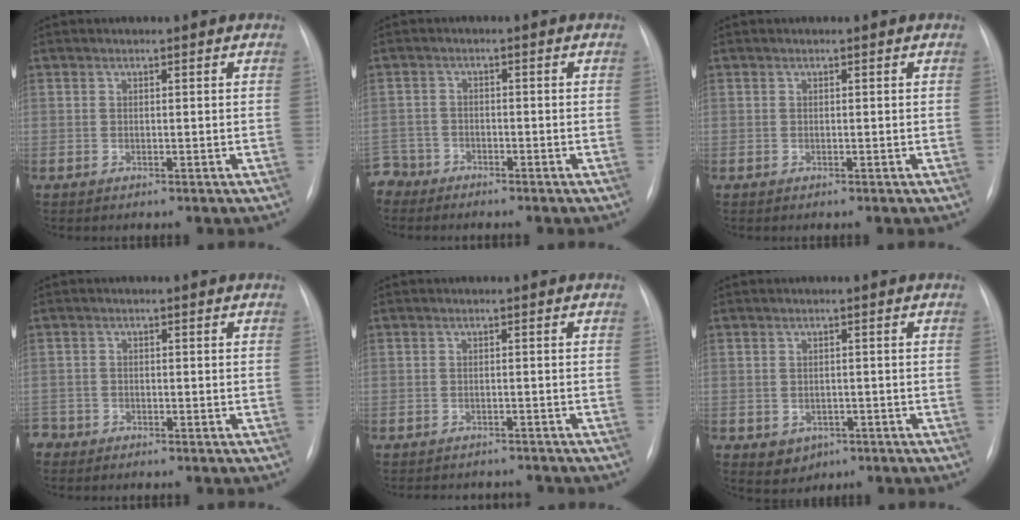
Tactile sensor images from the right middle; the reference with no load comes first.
{"total": 3.8, "force": [-3.3, 1.6, -0.9], "torque": [0.018, -0.001, -0.069]}
{"total": 0.0}
{"total": 2.4, "force": [-2.0, 1.2, -0.2], "torque": [-0.001, 0.001, -0.039]}
{"total": 6.3, "force": [-5.9, 2.0, 1.1], "torque": [-0.008, 0.004, -0.069]}
{"total": 3.2, "force": [-1.3, 2.7, 1.2], "torque": [-0.012, 0.003, -0.002]}